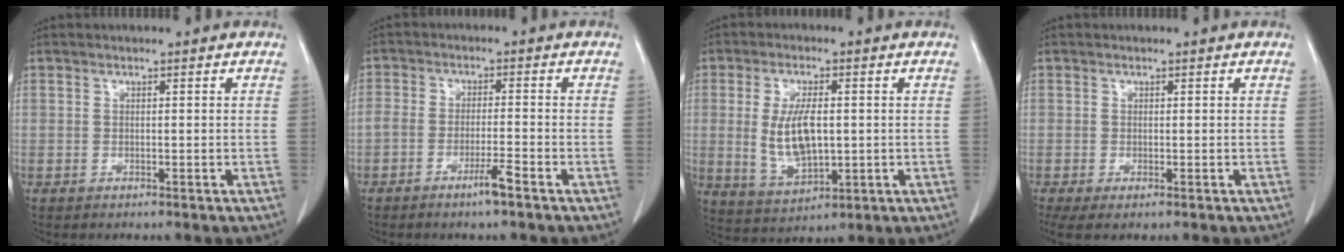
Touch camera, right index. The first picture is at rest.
{"total": 4.2, "force": [-2.7, 0.3, 3.2], "torque": [-0.062, 0.005, -0.050]}
{"total": 8.7, "force": [0.2, 3.5, 7.9], "torque": [-0.167, -0.004, 0.012]}
{"total": 2.8, "force": [-1.6, 1.0, 2.1], "torque": [-0.036, -0.010, -0.024]}